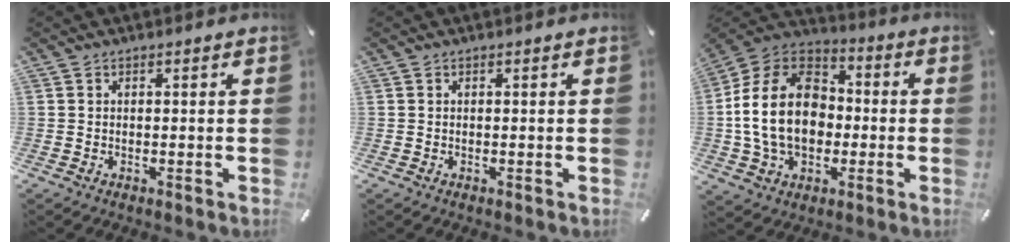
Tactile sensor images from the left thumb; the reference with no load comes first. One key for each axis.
{"total": 0.0}
{"total": 17.7, "fx": -1.8, "fy": 13.6, "fz": 11.2, "tx": -0.260, "ty": 0.020, "tz": -0.035}